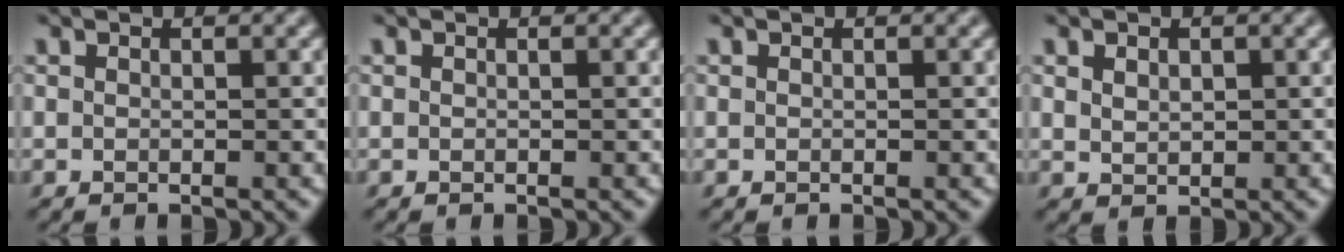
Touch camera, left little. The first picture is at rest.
{"total": 0.0}
{"total": 0.0}
{"total": 1.4, "force": [0.4, 1.0, 0.8], "torque": [-0.021, 0.003, 0.007]}